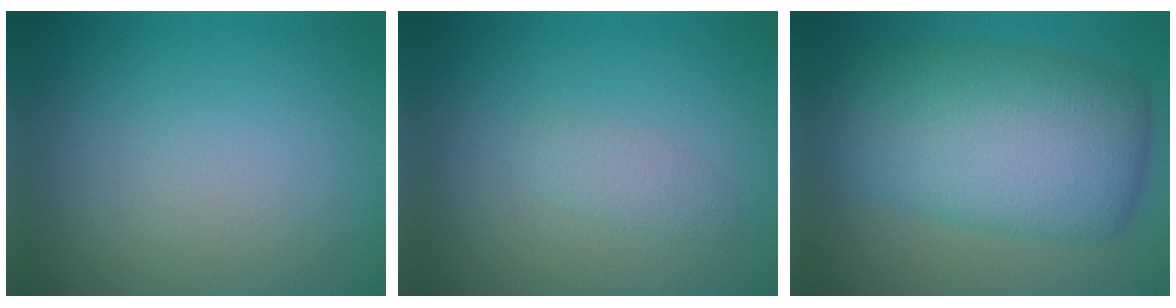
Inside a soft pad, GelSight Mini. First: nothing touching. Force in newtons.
{"total": 1.3, "press": 1.3, "slide": 0.1}
{"total": 10.6, "press": 10.6, "slide": 0.3}